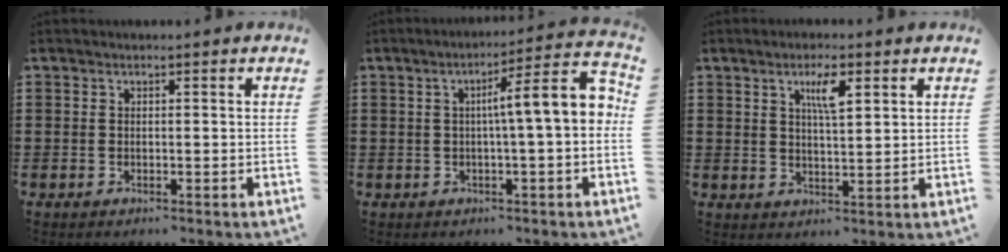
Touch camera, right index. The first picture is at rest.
{"total": 8.6, "force": [0.4, 0.7, 8.6], "torque": [-0.140, -0.006, 0.000]}
{"total": 4.6, "force": [2.2, 1.2, 3.9], "torque": [-0.067, 0.003, 0.031]}